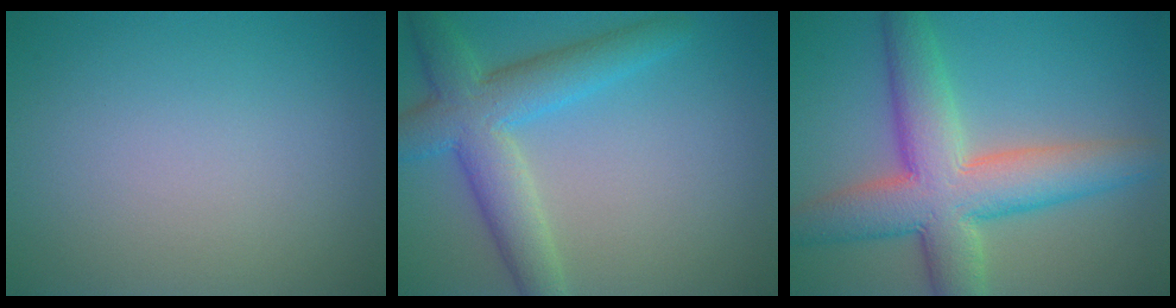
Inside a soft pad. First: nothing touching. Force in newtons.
{"total": 6.3, "press": 6.3, "slide": 0.2}
{"total": 9.1, "press": 9.0, "slide": 0.6}